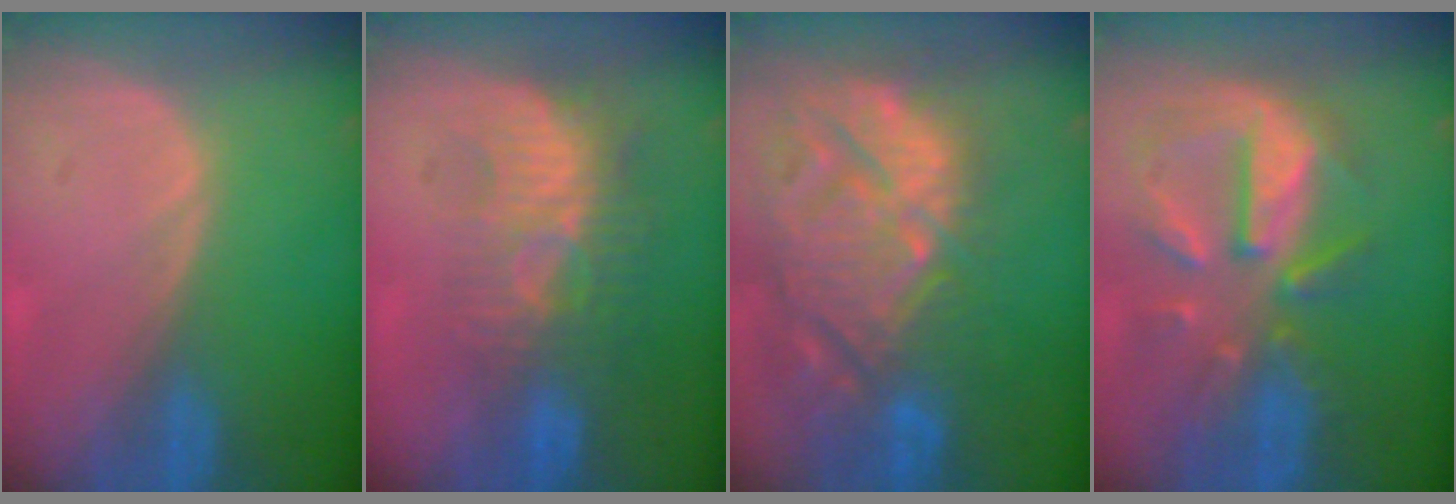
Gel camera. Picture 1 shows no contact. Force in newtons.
{"total": 9.4, "press": 8.4, "slide": 4.1}
{"total": 15.0, "press": 12.9, "slide": 7.7}
{"total": 10.3, "press": 9.3, "slide": 4.5}